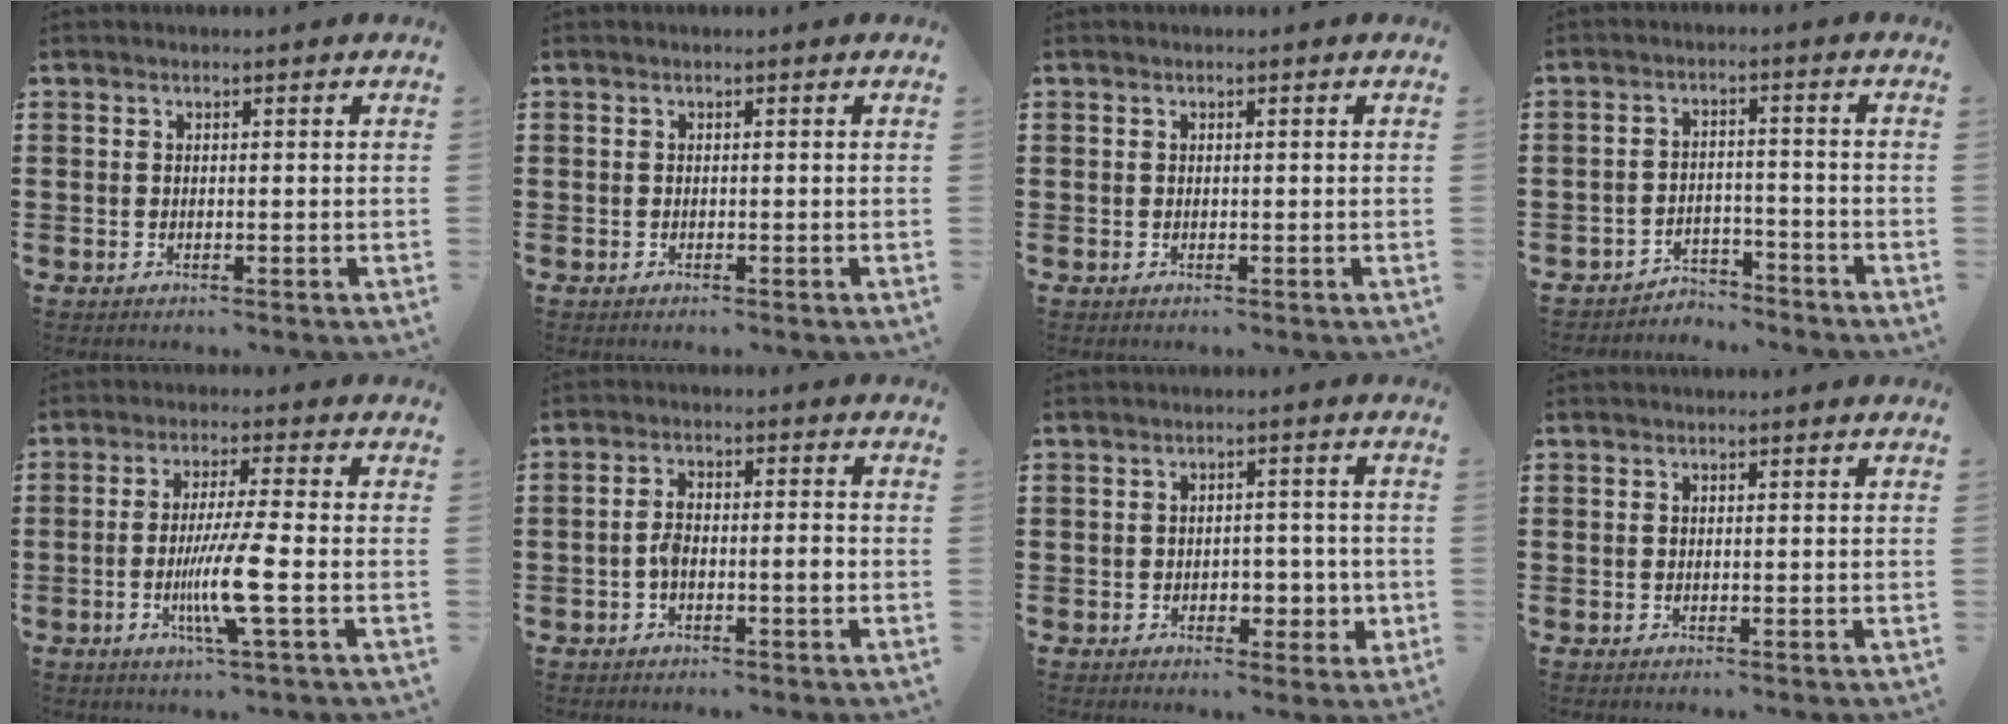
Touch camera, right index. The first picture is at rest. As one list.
[{"total": 0.0}, {"total": 0.0}, {"total": 3.7, "force": [-3.7, 0.7, 0.1], "torque": [-0.008, 0.006, -0.077]}, {"total": 8.3, "force": [-2.3, -0.2, 8.0], "torque": [-0.154, -0.023, -0.045]}, {"total": 3.7, "force": [-1.3, 1.0, 3.3], "torque": [-0.067, 0.002, -0.025]}, {"total": 3.8, "force": [-1.0, 2.8, 2.5], "torque": [-0.033, 0.001, -0.022]}, {"total": 0.0}]